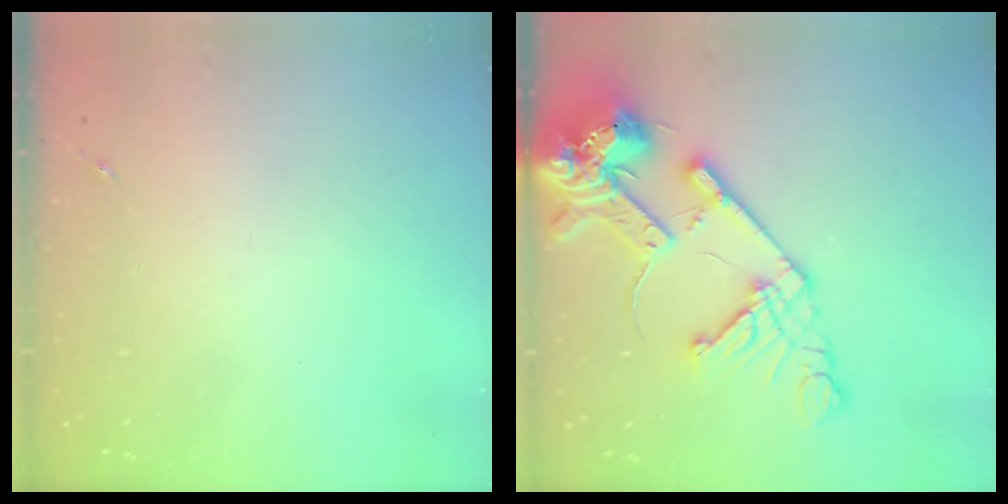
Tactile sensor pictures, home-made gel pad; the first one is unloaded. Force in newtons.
{"total": 20.4, "press": 20.2, "slide": 2.9}